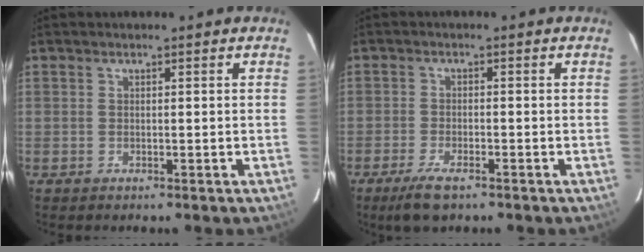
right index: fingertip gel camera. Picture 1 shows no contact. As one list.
[{"total": 4.7, "force": [-3.3, 1.3, 3.2], "torque": [-0.069, -0.008, -0.056]}]